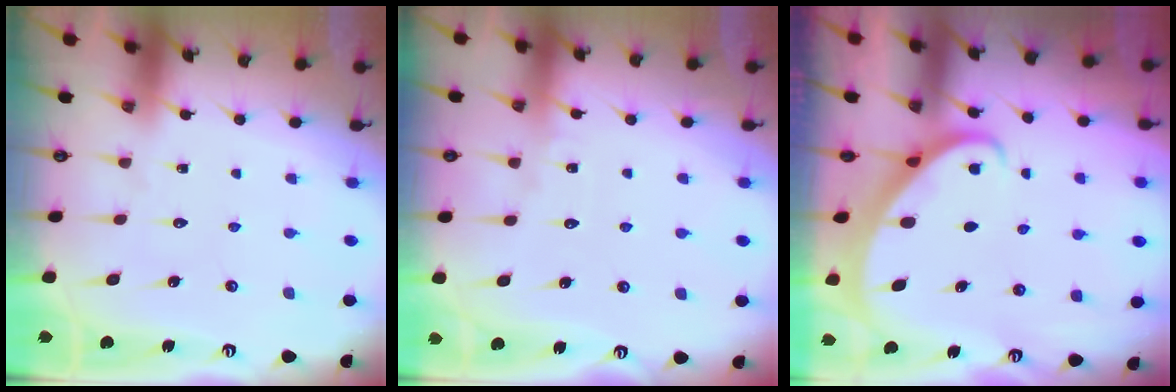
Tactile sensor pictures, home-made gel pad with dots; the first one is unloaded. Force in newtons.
{"total": 3.2, "press": 3.2, "slide": 0.4}
{"total": 2.5, "press": 2.5, "slide": 0.2}